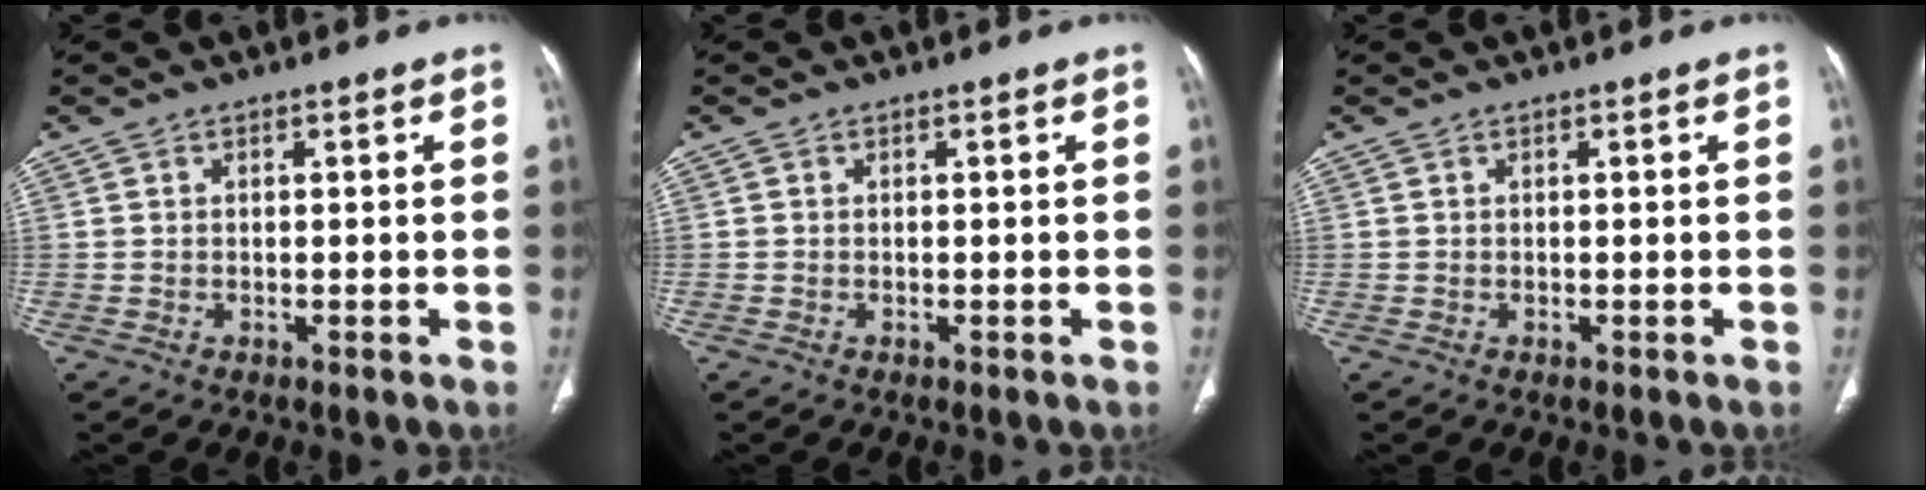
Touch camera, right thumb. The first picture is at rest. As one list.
[{"total": 0.0}, {"total": 0.0}]